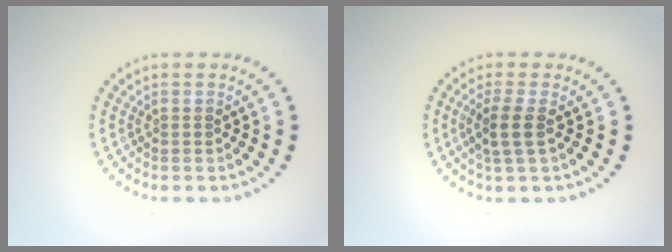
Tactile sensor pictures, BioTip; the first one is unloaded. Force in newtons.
{"total": 2.2, "press": 2.0, "slide": 1.0}